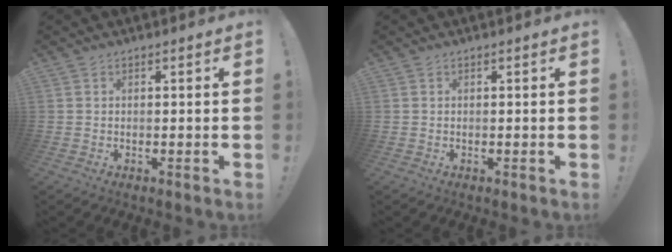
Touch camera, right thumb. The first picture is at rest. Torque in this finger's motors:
{"motor_torque": [0.06, 0.05, 0.02, 0.06, 0.00]}